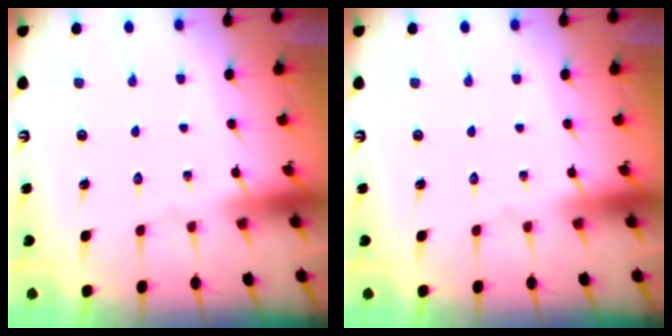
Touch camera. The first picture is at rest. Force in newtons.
{"total": 0.0}